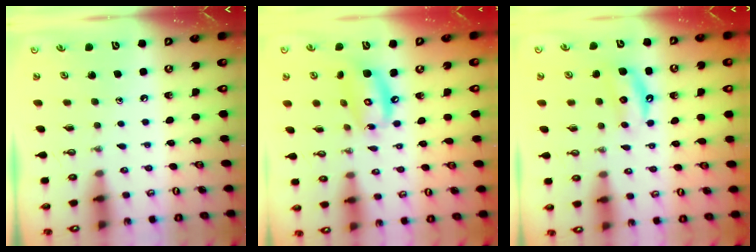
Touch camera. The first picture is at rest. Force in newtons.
{"total": 13.8, "press": 13.7, "slide": 1.4}
{"total": 6.1, "press": 6.1, "slide": 0.7}